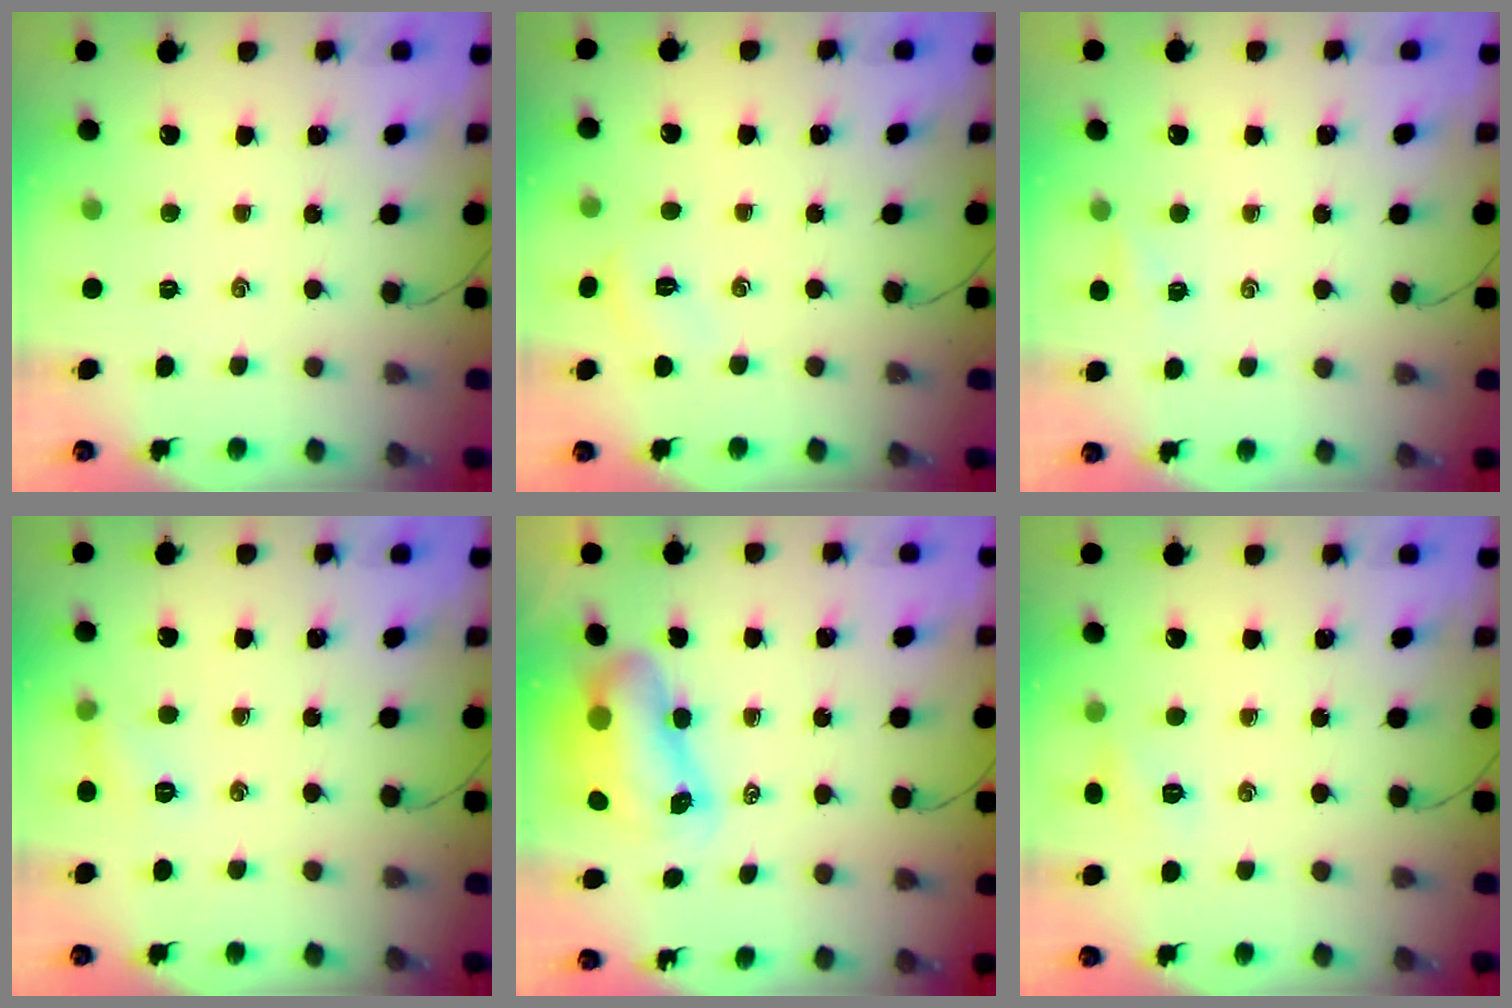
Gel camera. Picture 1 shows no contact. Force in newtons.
{"total": 3.6, "press": 3.5, "slide": 1.0}
{"total": 1.7, "press": 1.7, "slide": 0.5}
{"total": 6.1, "press": 6.0, "slide": 1.0}
{"total": 9.6, "press": 9.2, "slide": 2.8}
{"total": 6.5, "press": 6.4, "slide": 1.5}